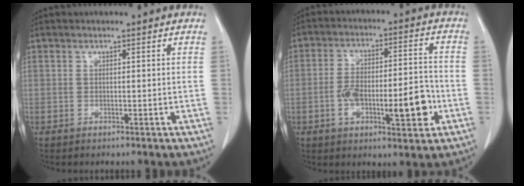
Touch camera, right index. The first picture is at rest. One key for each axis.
{"total": 12.8, "fx": -3.8, "fy": 3.8, "fz": 11.6, "tx": -0.188, "ty": 0.018, "tz": -0.055}